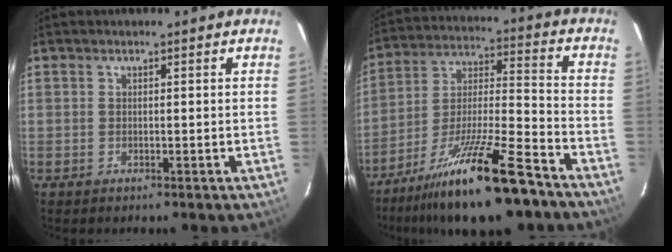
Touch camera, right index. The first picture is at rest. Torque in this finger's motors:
{"motor_torque": [1.42, -0.72, 0.98, 0.21]}